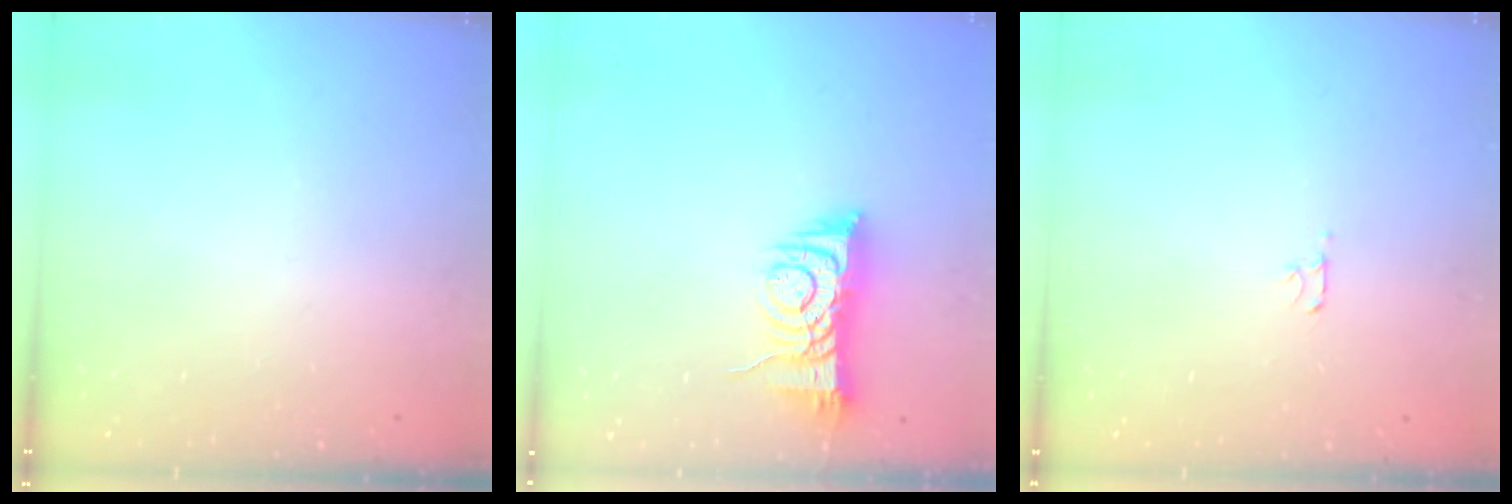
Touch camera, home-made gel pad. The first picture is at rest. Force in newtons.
{"total": 8.0, "press": 7.9, "slide": 1.3}
{"total": 2.5, "press": 2.4, "slide": 0.3}